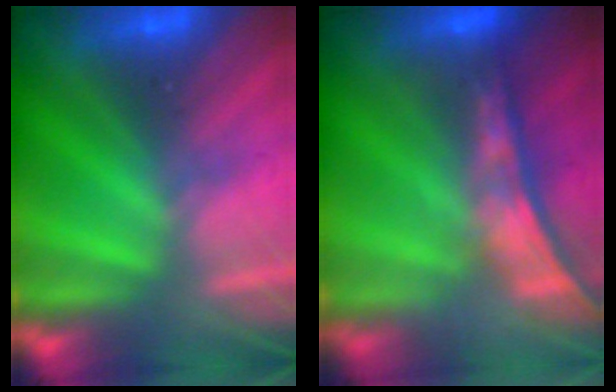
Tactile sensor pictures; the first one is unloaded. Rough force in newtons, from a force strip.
{"total": 7.0}